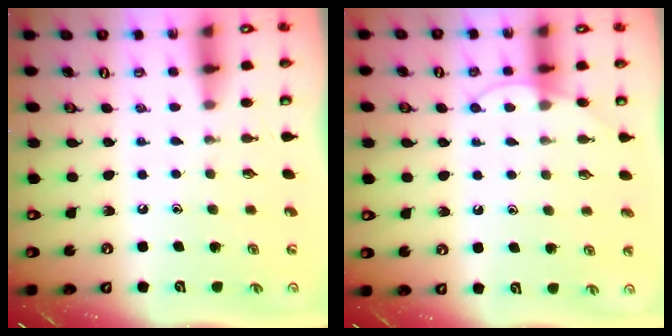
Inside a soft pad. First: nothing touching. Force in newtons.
{"total": 5.6, "press": 5.6, "slide": 0.7}